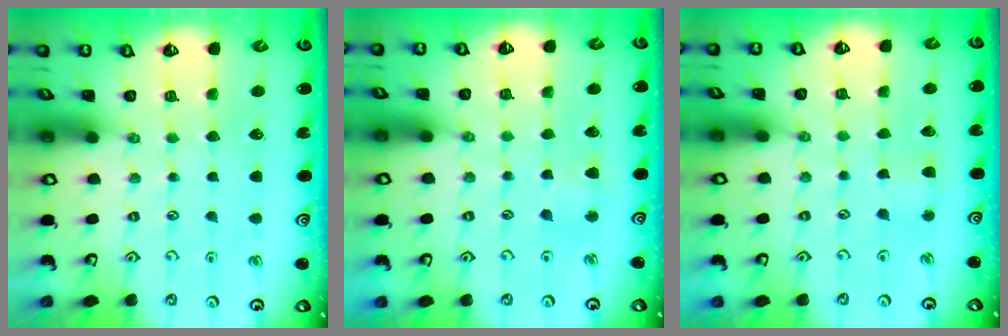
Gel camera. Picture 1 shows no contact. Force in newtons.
{"total": 2.5, "press": 2.5, "slide": 0.5}
{"total": 2.6, "press": 2.6, "slide": 0.4}